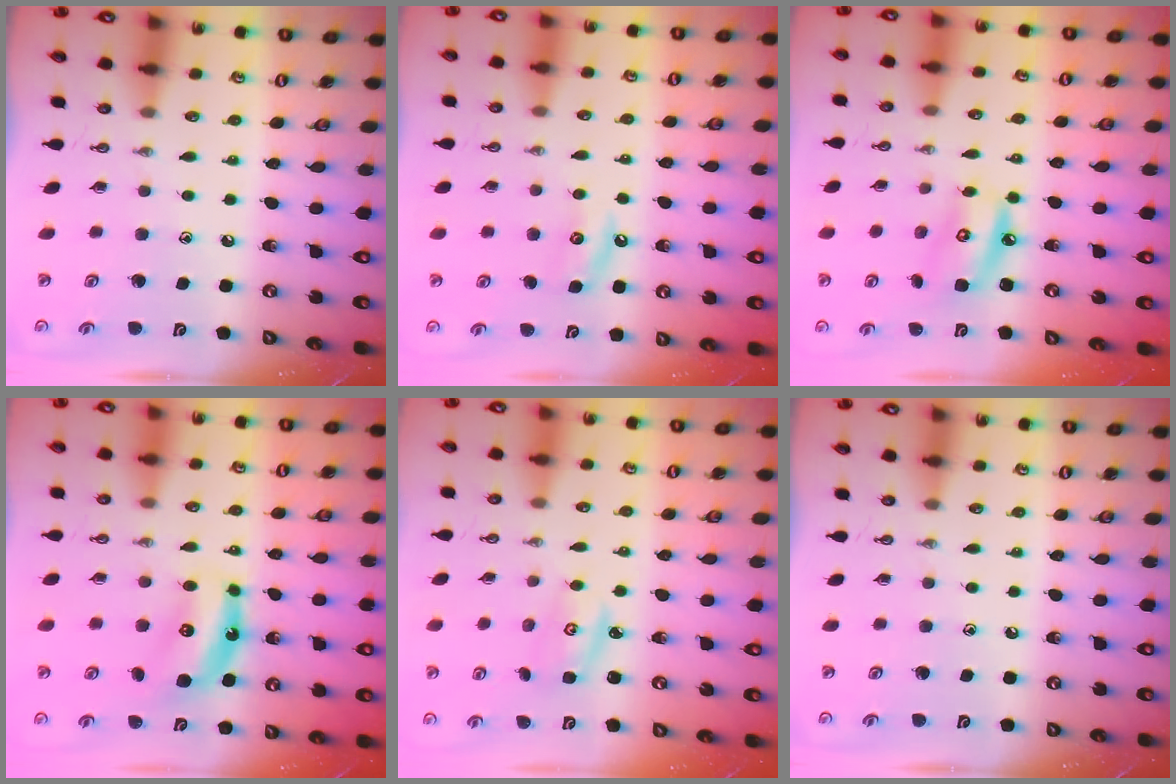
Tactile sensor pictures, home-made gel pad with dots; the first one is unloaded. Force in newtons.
{"total": 4.3, "press": 4.3, "slide": 0.3}
{"total": 8.5, "press": 8.4, "slide": 0.8}
{"total": 7.5, "press": 7.5, "slide": 0.3}
{"total": 2.8, "press": 2.8, "slide": 0.3}
{"total": 0.0}